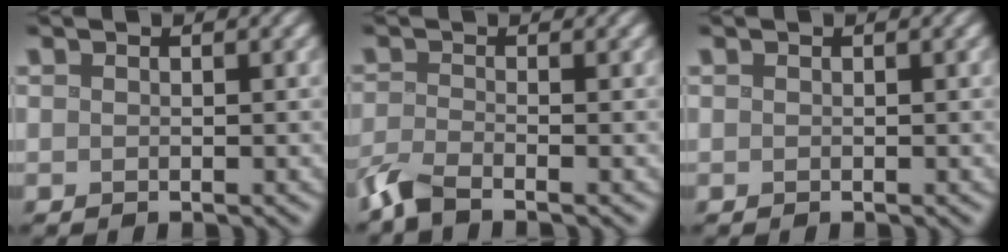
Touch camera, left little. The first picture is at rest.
{"total": 2.7, "force": [-2.1, 0.4, 1.6], "torque": [-0.042, -0.012, -0.055]}
{"total": 0.0}